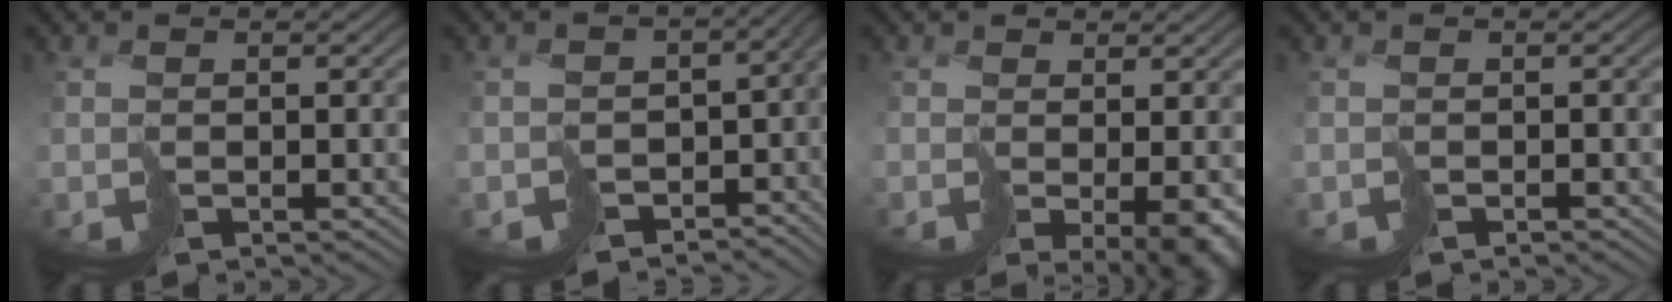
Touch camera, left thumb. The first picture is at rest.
{"total": 6.4, "force": [-4.0, 4.2, 2.6], "torque": [-0.036, -0.033, -0.051]}
{"total": 6.5, "force": [-2.0, 2.5, 5.7], "torque": [-0.095, -0.028, -0.013]}
{"total": 0.7, "force": [-0.7, 0.2, 0.0], "torque": [0.006, -0.001, -0.013]}